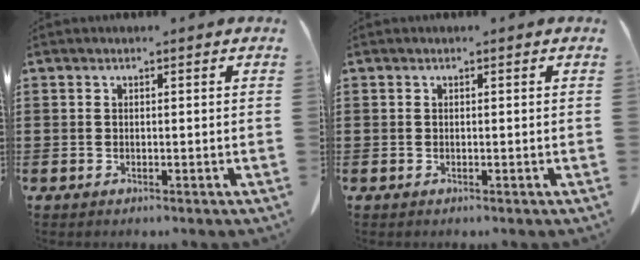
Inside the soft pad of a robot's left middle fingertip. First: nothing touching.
{"total": 0.0}